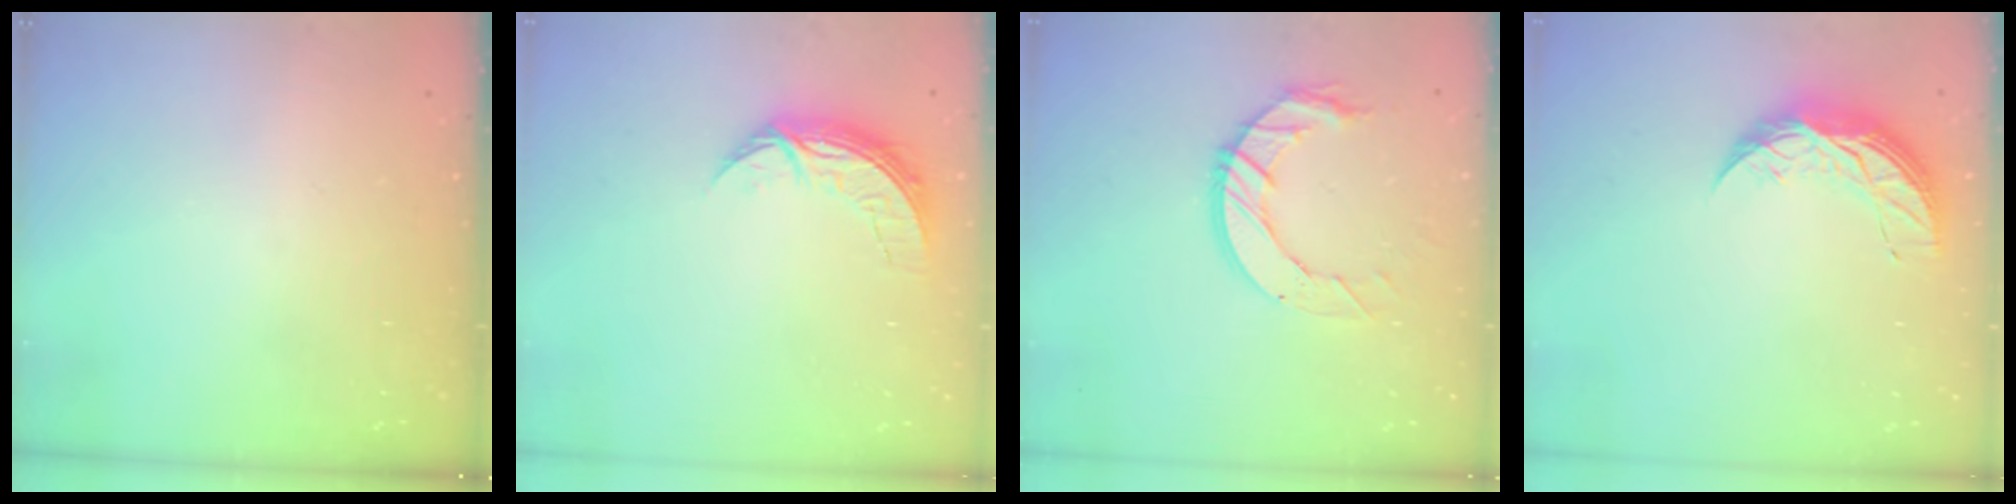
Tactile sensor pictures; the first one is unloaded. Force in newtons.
{"total": 7.2, "press": 7.1, "slide": 0.5}
{"total": 11.0, "press": 11.0, "slide": 1.2}
{"total": 8.4, "press": 8.4, "slide": 0.4}